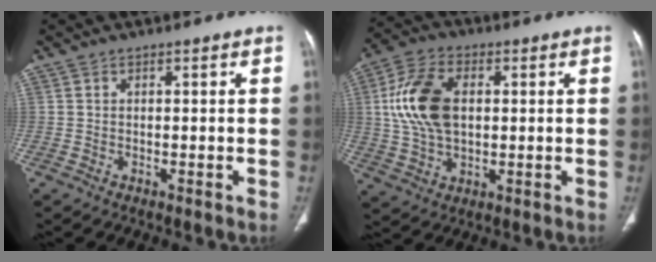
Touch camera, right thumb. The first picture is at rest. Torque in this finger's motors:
{"motor_torque": [0.89, 0.93, 0.85, 0.19, 0.17]}